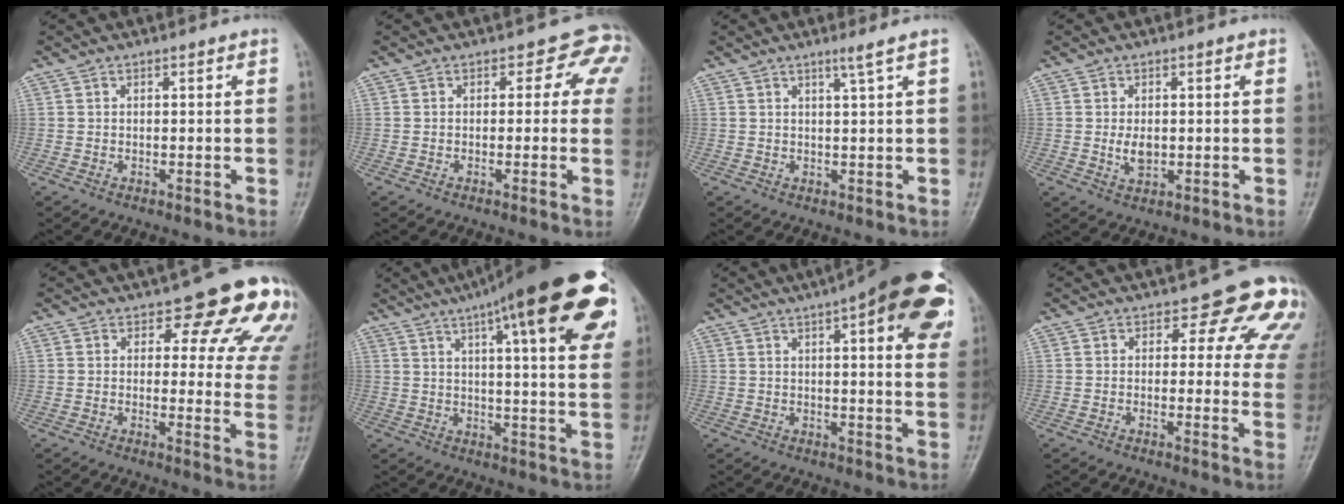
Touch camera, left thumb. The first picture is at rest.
{"total": 4.7, "force": [1.8, 3.7, 2.3], "torque": [0.010, -0.003, -0.006]}
{"total": 1.9, "force": [1.2, -0.7, 1.4], "torque": [-0.034, -0.013, 0.027]}
{"total": 3.5, "force": [0.0, 2.3, 2.6], "torque": [-0.039, -0.005, 0.003]}
{"total": 14.9, "force": [10.2, 6.4, 8.8], "torque": [-0.047, -0.056, 0.093]}
{"total": 26.3, "force": [12.8, 6.2, 22.1], "torque": [-0.285, -0.005, 0.167]}
{"total": 21.5, "force": [9.5, 6.3, 18.3], "torque": [-0.222, -0.002, 0.116]}
{"total": 11.0, "force": [6.2, 6.1, 6.7], "torque": [-0.028, -0.027, 0.048]}